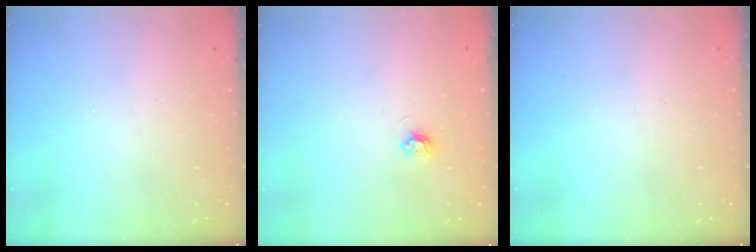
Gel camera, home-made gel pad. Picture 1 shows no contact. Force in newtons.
{"total": 3.5, "press": 3.5, "slide": 0.5}
{"total": 0.0}